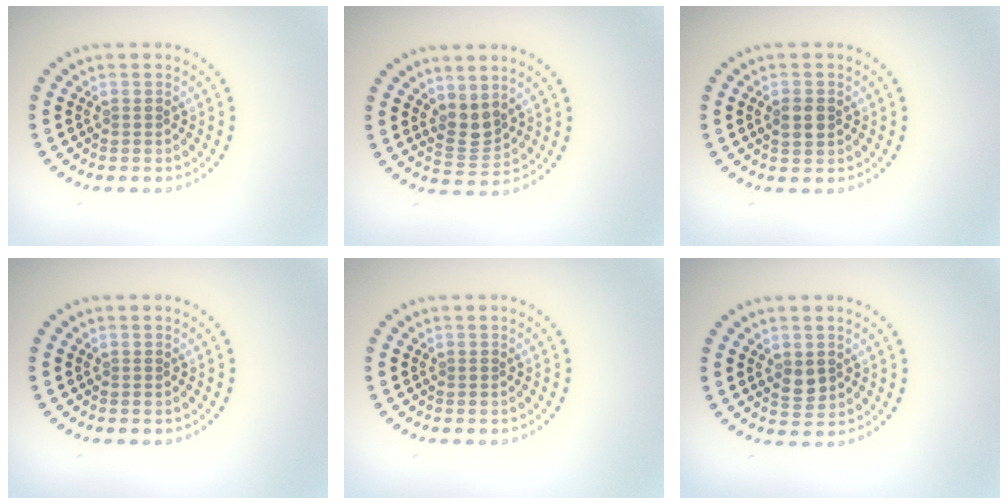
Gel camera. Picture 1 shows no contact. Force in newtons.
{"total": 2.3, "press": 1.9, "slide": 1.3}
{"total": 1.9, "press": 1.9, "slide": 0.2}
{"total": 0.0}
{"total": 0.0}
{"total": 1.8, "press": 1.7, "slide": 0.3}